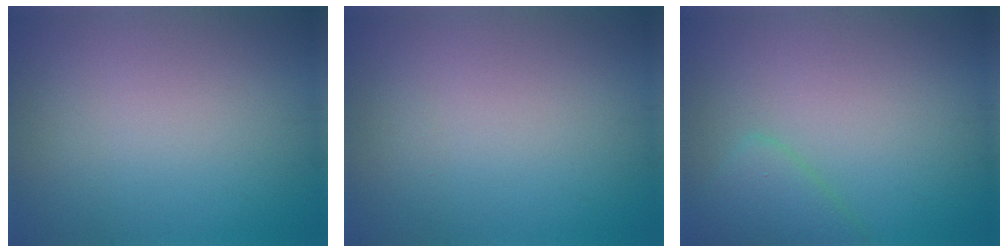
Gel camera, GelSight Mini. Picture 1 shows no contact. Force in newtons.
{"total": 0.0}
{"total": 2.5, "press": 2.5, "slide": 0.2}